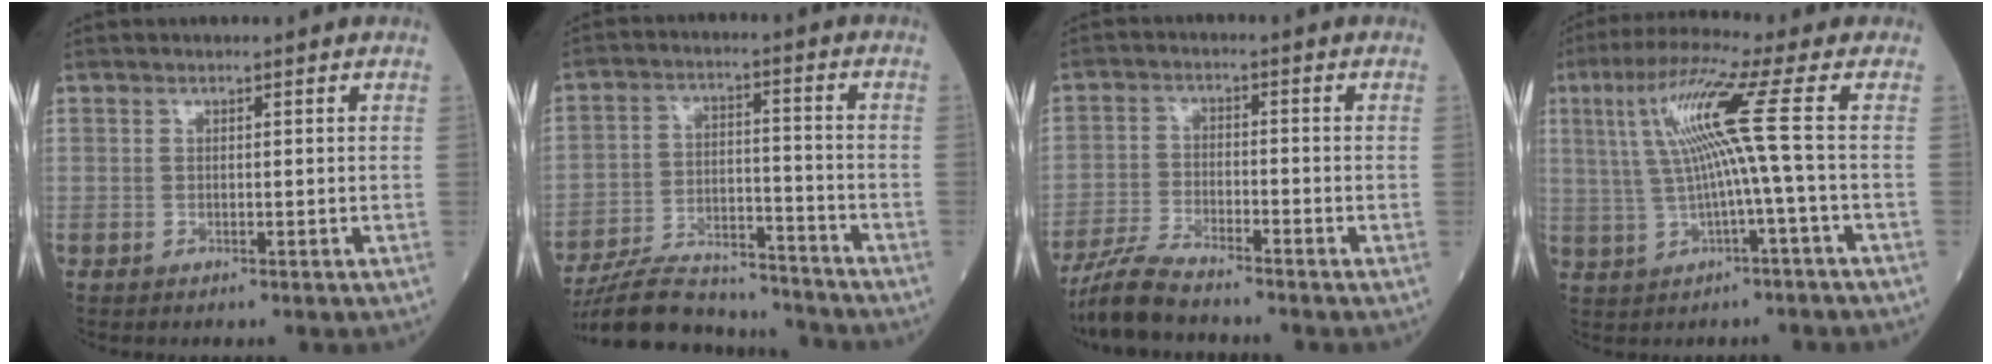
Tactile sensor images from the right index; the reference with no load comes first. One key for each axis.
{"total": 15.8, "fx": -15.0, "fy": 3.1, "fz": 4.1, "tx": -0.076, "ty": 0.013, "tz": -0.239}
{"total": 4.1, "fx": -3.8, "fy": 0.2, "fz": 1.7, "tx": -0.039, "ty": -0.014, "tz": -0.076}
{"total": 9.4, "fx": 1.2, "fy": -1.7, "fz": 9.1, "tx": -0.174, "ty": 0.023, "tz": 0.030}